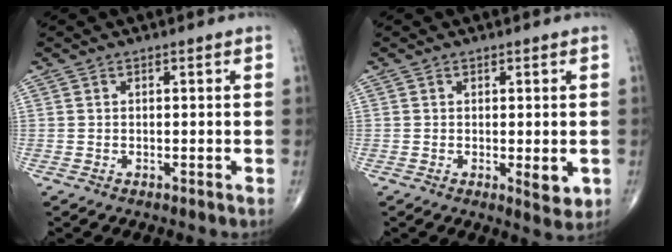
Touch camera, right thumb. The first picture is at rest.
{"total": 3.8, "force": [-0.6, 1.4, 3.5], "torque": [-0.043, -0.011, -0.006]}